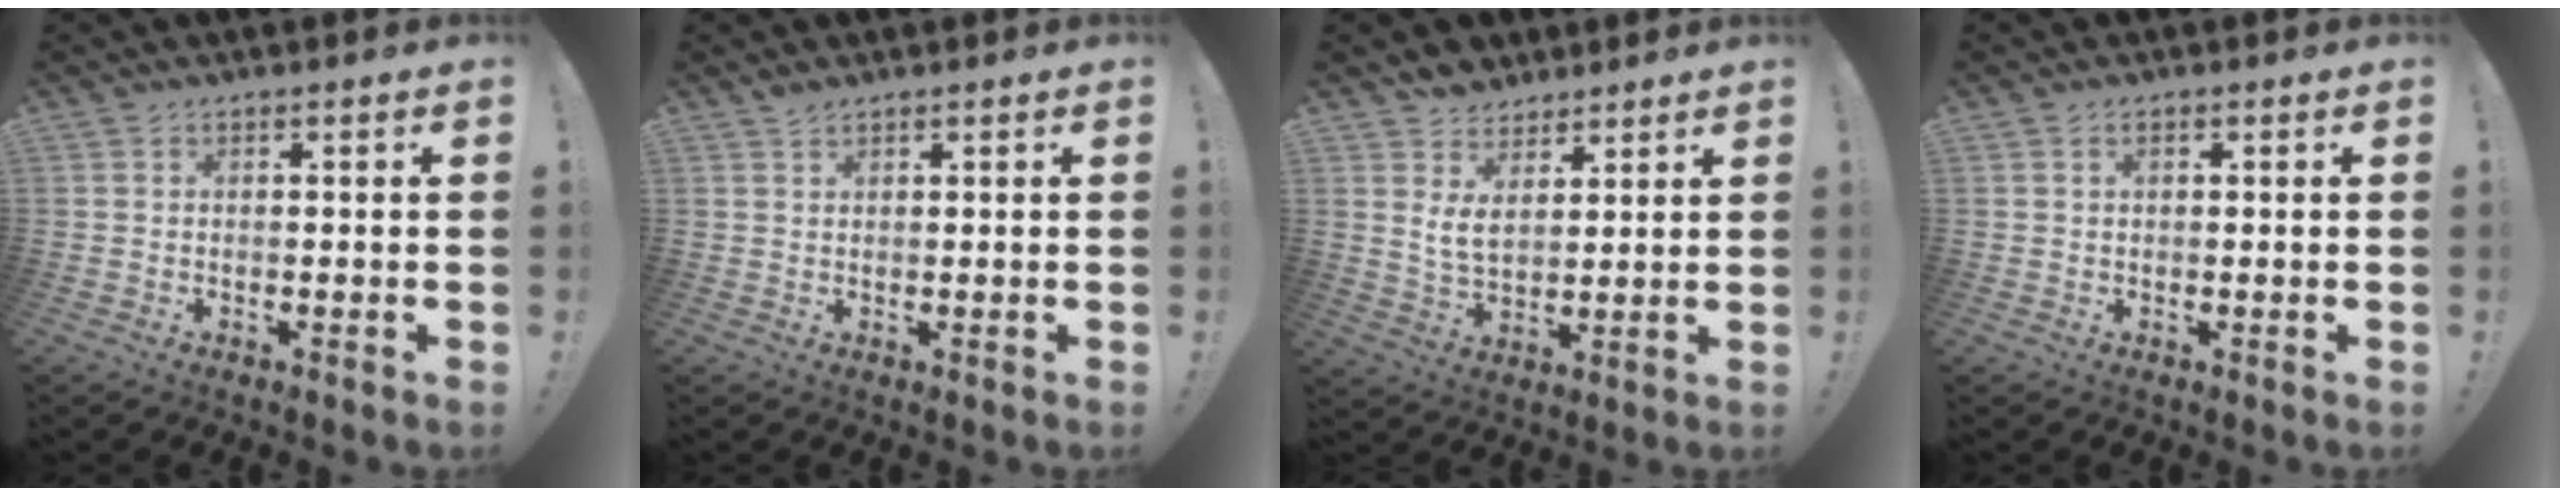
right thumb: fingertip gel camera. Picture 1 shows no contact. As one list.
[{"total": 1.2, "force": [1.1, 0.4, 0.4], "torque": [-0.004, -0.002, 0.020]}, {"total": 7.8, "force": [4.8, 4.8, 3.8], "torque": [-0.071, -0.025, 0.094]}, {"total": 0.8, "force": [0.2, 0.5, 0.6], "torque": [-0.012, 0.002, 0.004]}]